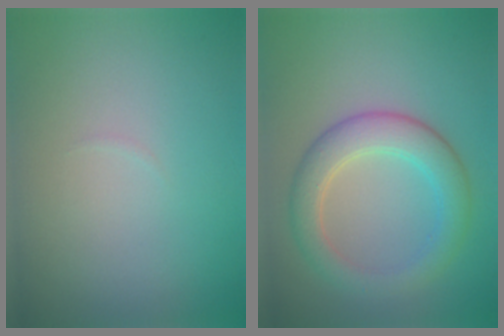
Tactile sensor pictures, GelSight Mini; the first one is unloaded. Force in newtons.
{"total": 4.5, "press": 4.5, "slide": 0.2}